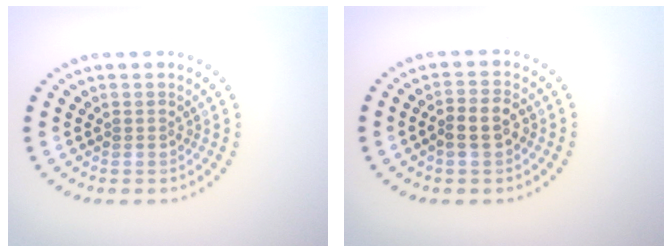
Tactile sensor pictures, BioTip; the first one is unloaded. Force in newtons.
{"total": 2.6, "press": 2.4, "slide": 1.0}